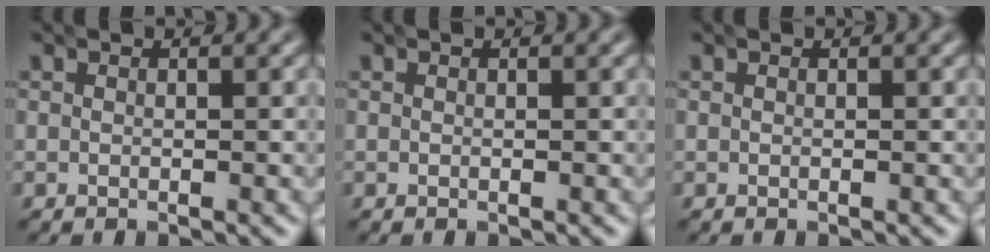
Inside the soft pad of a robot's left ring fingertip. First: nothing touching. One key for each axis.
{"total": 0.0}
{"total": 0.0}